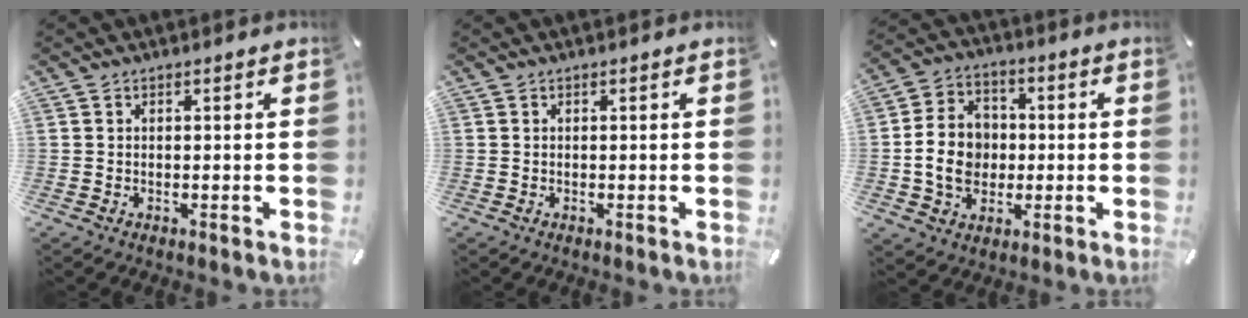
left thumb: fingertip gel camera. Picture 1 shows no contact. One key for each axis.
{"total": 0.0}
{"total": 10.8, "fx": -1.0, "fy": 9.3, "fz": 5.4, "tx": -0.117, "ty": 0.021, "tz": -0.014}